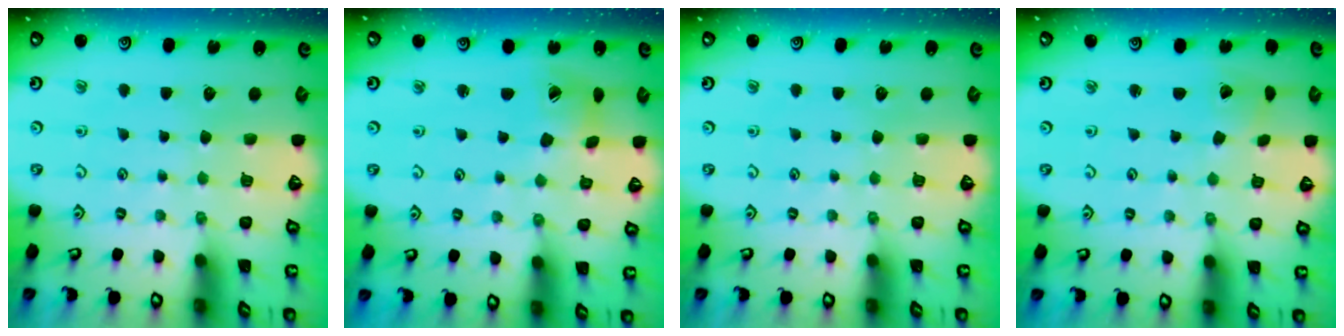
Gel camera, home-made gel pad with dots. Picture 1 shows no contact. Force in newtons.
{"total": 6.4, "press": 6.4, "slide": 0.6}
{"total": 0.0}
{"total": 2.9, "press": 2.9, "slide": 0.1}